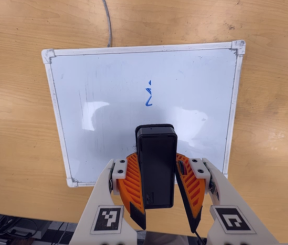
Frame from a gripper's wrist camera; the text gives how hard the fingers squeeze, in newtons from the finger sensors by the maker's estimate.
{"total": 9.6, "left": 9.6, "right": 9.6}